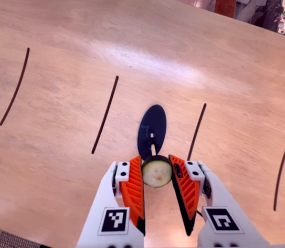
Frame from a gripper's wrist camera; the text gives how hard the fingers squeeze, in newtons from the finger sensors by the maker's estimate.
{"total": 9.1, "left": 9.0, "right": 9.1}